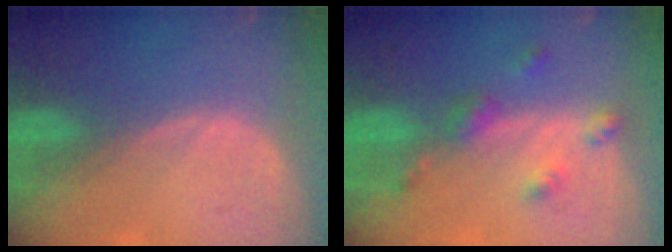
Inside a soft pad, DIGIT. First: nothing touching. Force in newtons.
{"total": 5.0, "press": 4.4, "slide": 2.3}